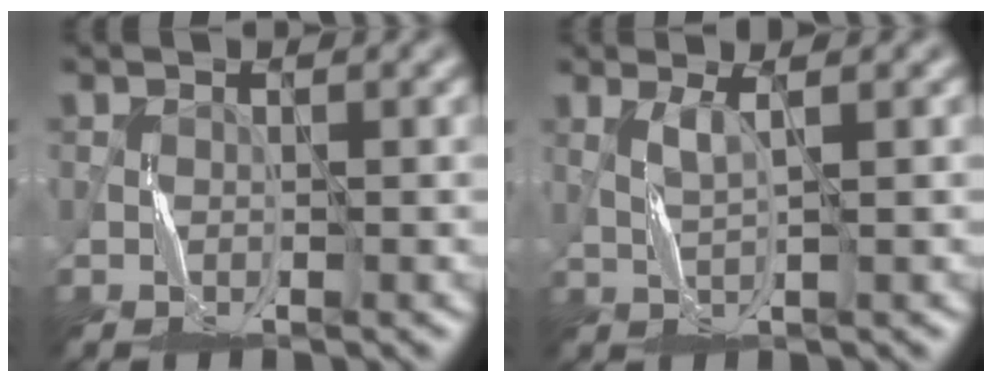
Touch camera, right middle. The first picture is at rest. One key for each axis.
{"total": 1.4, "fx": 0.5, "fy": 0.1, "fz": 1.3, "tx": -0.034, "ty": -0.003, "tz": 0.014}